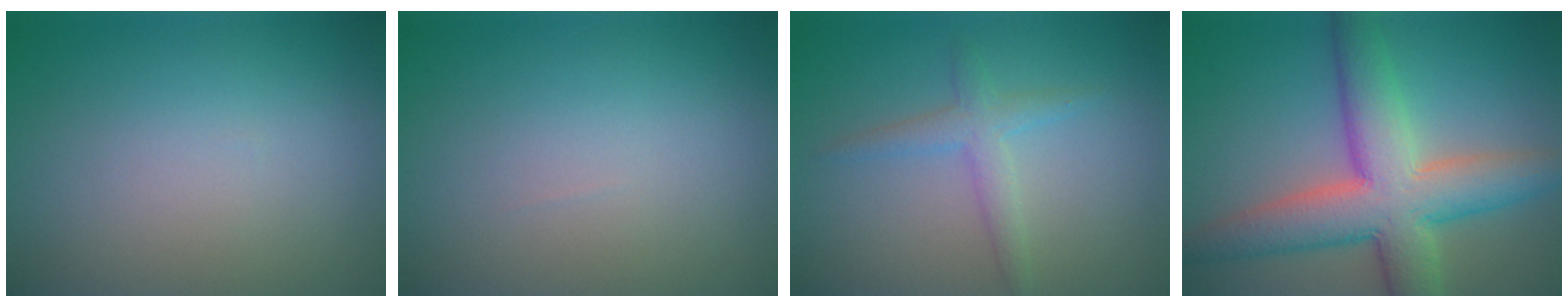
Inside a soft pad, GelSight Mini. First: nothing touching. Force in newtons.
{"total": 0.0}
{"total": 2.2, "press": 2.2, "slide": 0.1}
{"total": 9.2, "press": 9.1, "slide": 0.5}